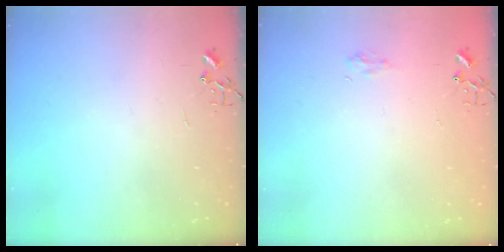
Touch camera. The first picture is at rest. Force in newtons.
{"total": 5.7, "press": 5.6, "slide": 0.7}